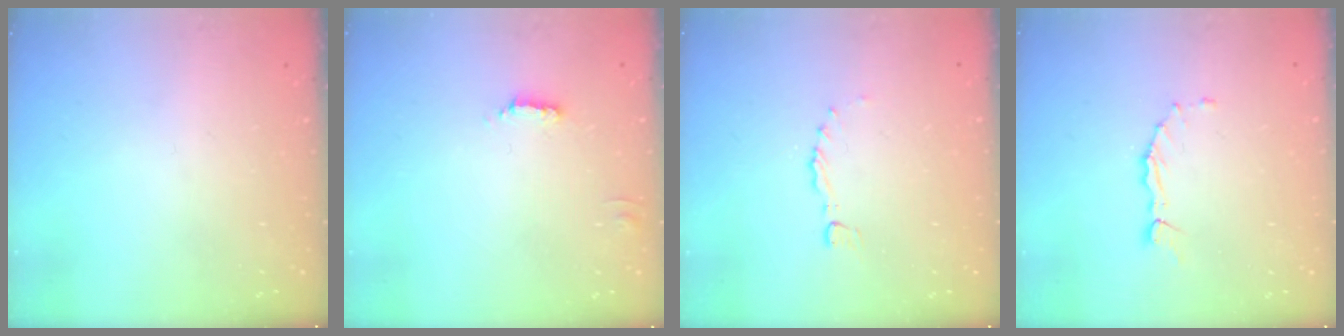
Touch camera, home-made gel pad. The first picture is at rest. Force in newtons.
{"total": 1.8, "press": 1.8, "slide": 0.4}
{"total": 0.0}
{"total": 2.1, "press": 2.0, "slide": 0.3}